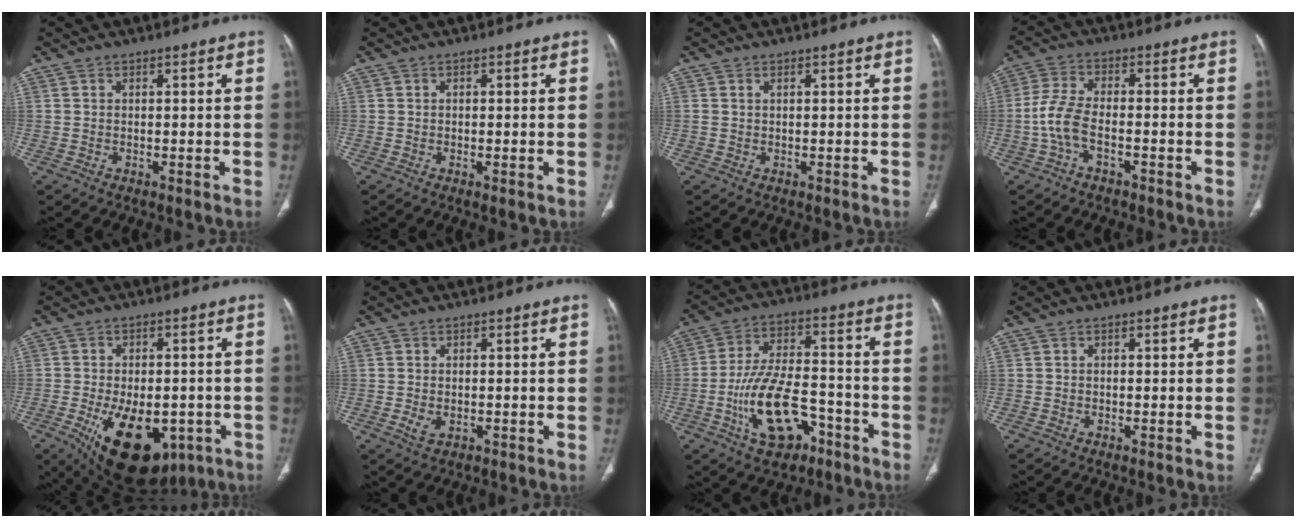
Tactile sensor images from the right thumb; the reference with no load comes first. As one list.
[{"total": 0.8, "force": [-0.2, 0.2, 0.7], "torque": [-0.015, -0.003, -0.004]}, {"total": 0.7, "force": [0.2, 0.4, 0.5], "torque": [-0.013, 0.007, 0.007]}, {"total": 6.5, "force": [-2.2, 3.1, 5.2], "torque": [-0.124, 0.025, -0.047]}, {"total": 19.4, "force": [-7.8, 10.8, 14.2], "torque": [-0.209, 0.000, -0.094]}, {"total": 2.6, "force": [-0.6, 1.7, 2.0], "torque": [-0.040, -0.002, -0.008]}, {"total": 15.1, "force": [-6.6, 7.9, 11.0], "torque": [-0.189, 0.041, -0.109]}, {"total": 0.7, "force": [-0.3, 0.3, 0.5], "torque": [-0.009, -0.001, -0.005]}]